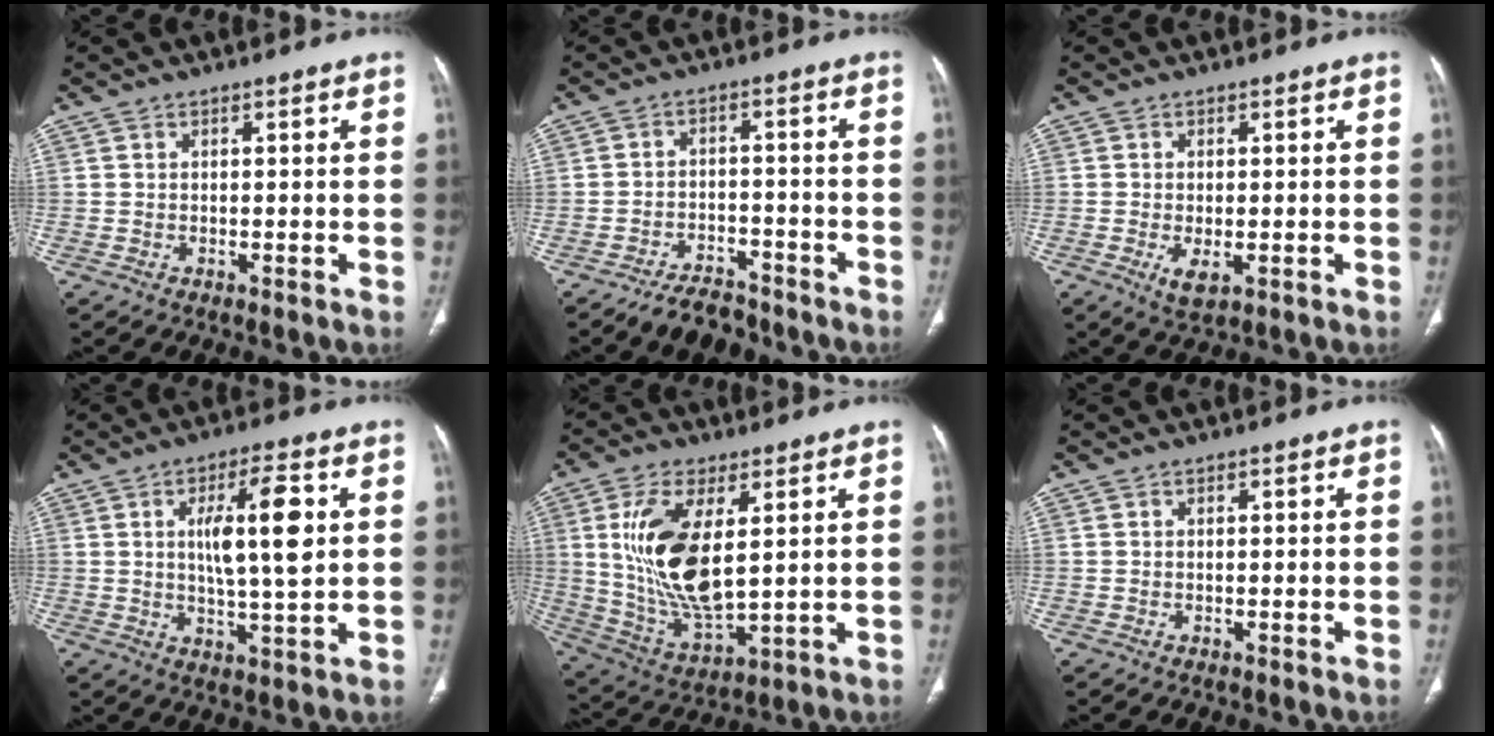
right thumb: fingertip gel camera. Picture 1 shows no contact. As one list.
[{"total": 6.4, "force": [-5.4, 2.8, 1.8], "torque": [-0.028, 0.035, -0.088]}, {"total": 3.6, "force": [-1.0, 1.7, 3.0], "torque": [-0.057, -0.009, -0.012]}, {"total": 10.9, "force": [2.2, 2.8, 10.3], "torque": [-0.173, -0.006, 0.039]}, {"total": 16.4, "force": [3.1, 7.7, 14.2], "torque": [-0.273, -0.022, 0.071]}, {"total": 0.0}]